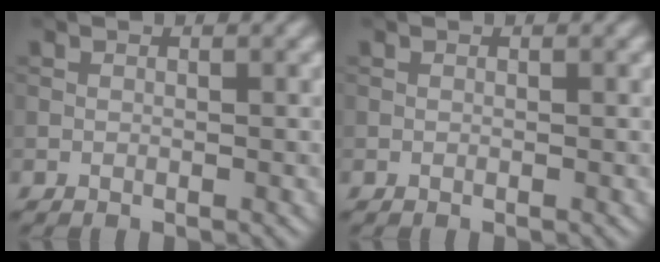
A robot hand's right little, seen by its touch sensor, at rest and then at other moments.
{"total": 0.0}